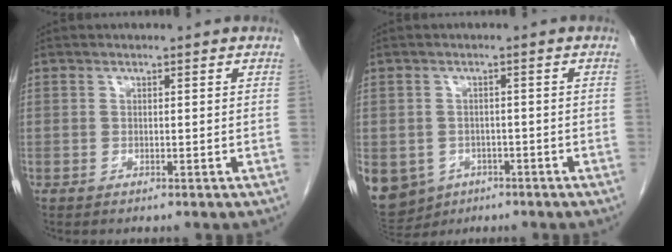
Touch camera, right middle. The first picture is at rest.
{"total": 14.8, "force": [-6.7, 12.2, 5.2], "torque": [-0.165, -0.002, -0.081]}